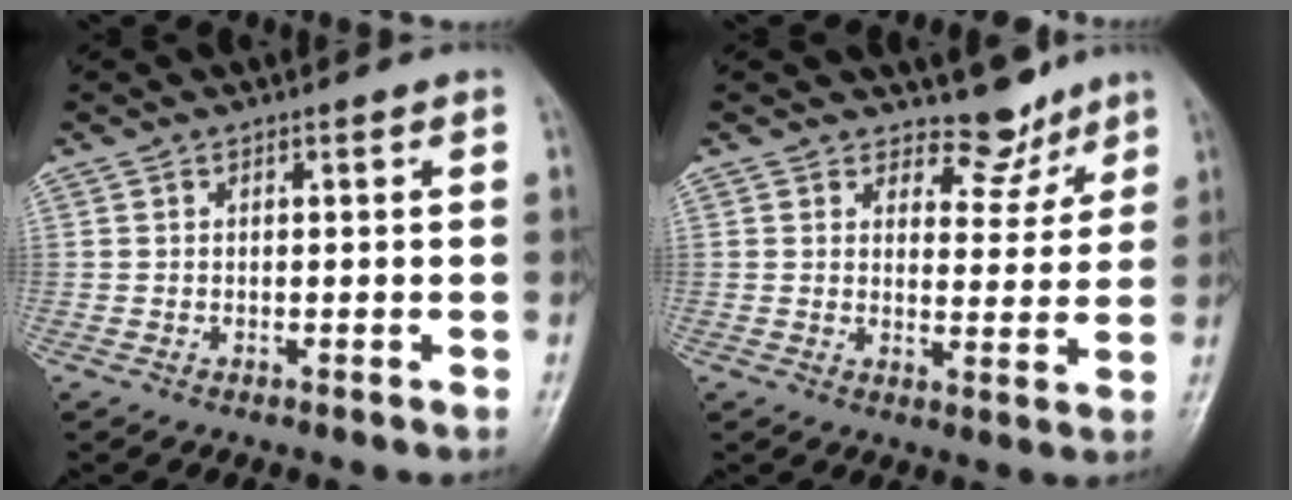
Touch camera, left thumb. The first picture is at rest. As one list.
[{"total": 5.6, "force": [4.9, 2.7, 0.4], "torque": [0.021, -0.044, 0.073]}]